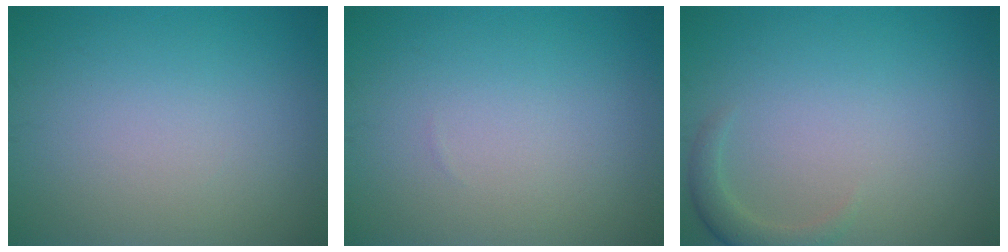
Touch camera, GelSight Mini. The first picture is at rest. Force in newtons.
{"total": 0.0}
{"total": 1.8, "press": 1.8, "slide": 0.3}